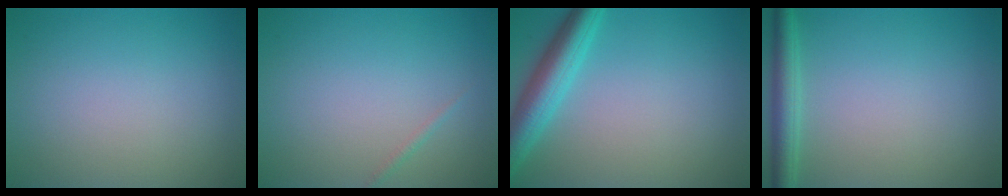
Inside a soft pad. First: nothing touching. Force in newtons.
{"total": 0.6, "press": 0.6, "slide": 0.0}
{"total": 4.8, "press": 4.8, "slide": 0.2}
{"total": 2.8, "press": 2.8, "slide": 0.2}